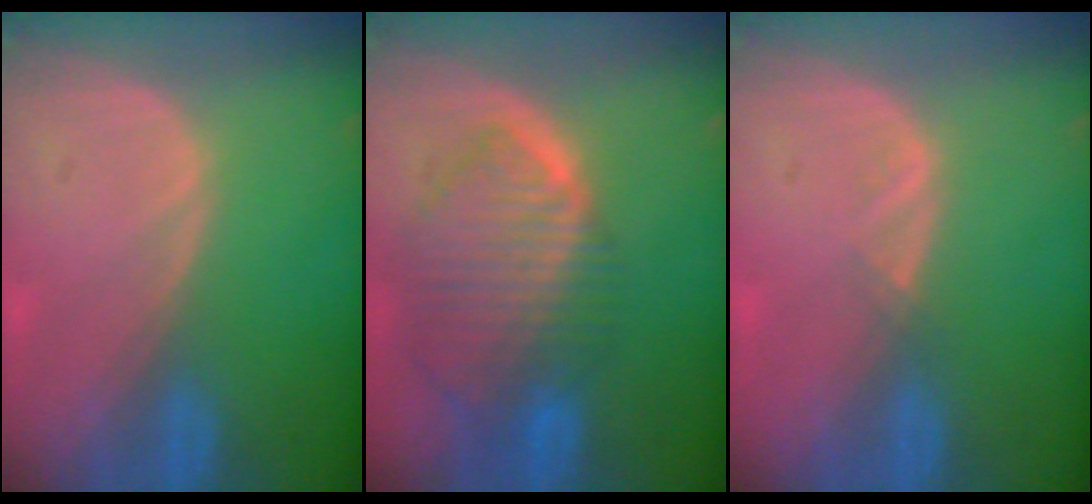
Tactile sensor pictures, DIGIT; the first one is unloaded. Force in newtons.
{"total": 9.9, "press": 8.4, "slide": 5.2}
{"total": 1.0, "press": 0.9, "slide": 0.5}